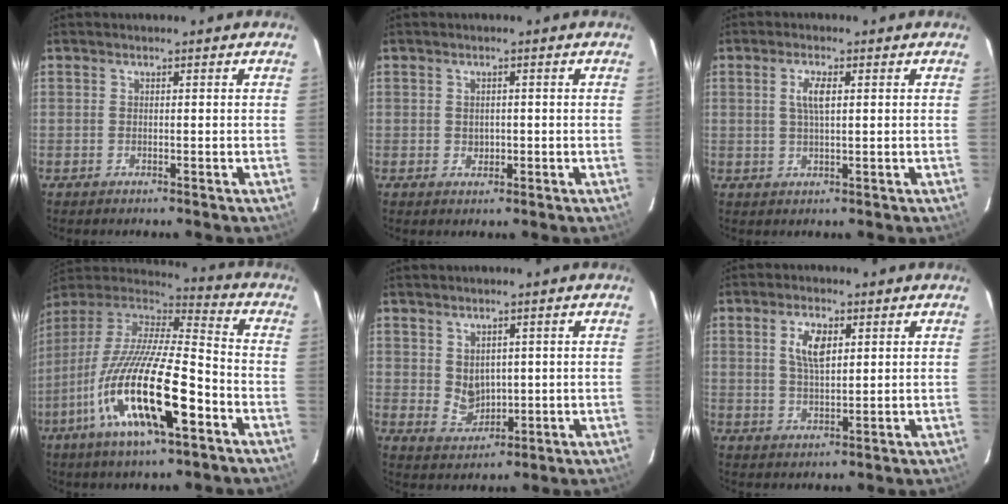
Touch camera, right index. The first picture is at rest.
{"total": 1.7, "force": [-0.1, 1.6, 0.7], "torque": [-0.008, 0.000, 0.000]}
{"total": 3.5, "force": [0.9, 1.0, 3.2], "torque": [-0.064, 0.003, 0.018]}
{"total": 23.6, "force": [-10.1, 5.8, 20.6], "torque": [-0.380, -0.049, -0.190]}
{"total": 4.5, "force": [1.3, 3.7, 2.2], "torque": [-0.037, 0.000, 0.036]}
{"total": 5.8, "force": [2.0, 2.7, 4.7], "torque": [-0.087, 0.006, 0.040]}